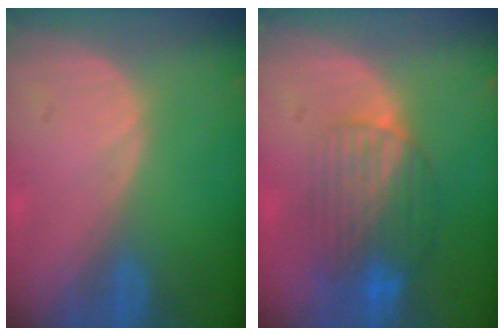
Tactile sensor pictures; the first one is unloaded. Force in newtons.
{"total": 8.2, "press": 7.3, "slide": 3.9}